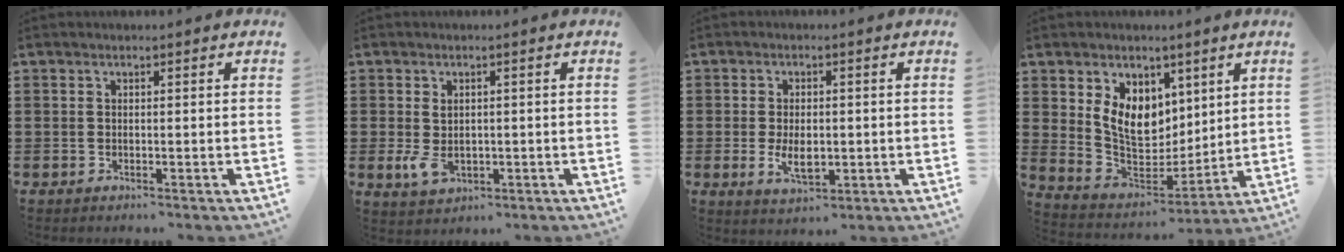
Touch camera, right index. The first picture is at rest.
{"total": 3.3, "force": [-0.3, 2.1, 2.6], "torque": [-0.065, -0.004, -0.008]}
{"total": 4.4, "force": [-0.5, 2.5, 3.7], "torque": [-0.067, -0.001, -0.012]}
{"total": 8.9, "force": [4.1, 6.8, 3.9], "torque": [-0.092, -0.011, 0.081]}